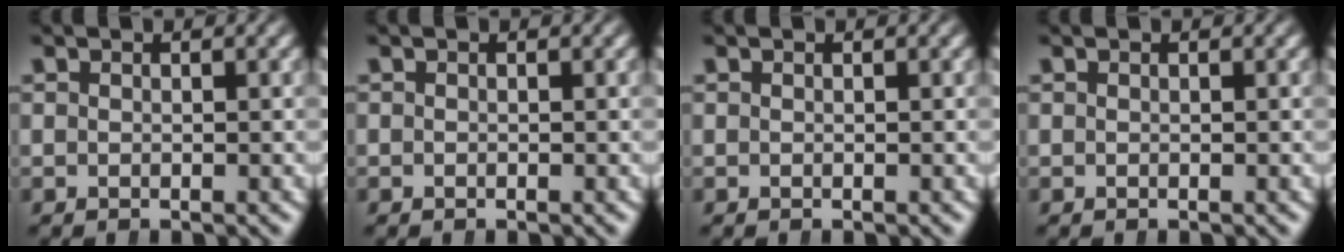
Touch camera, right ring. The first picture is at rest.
{"total": 0.0}
{"total": 0.0}
{"total": 0.0}